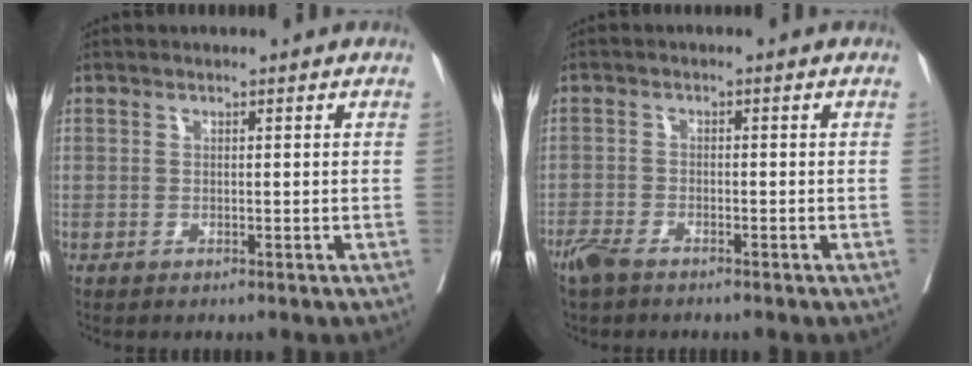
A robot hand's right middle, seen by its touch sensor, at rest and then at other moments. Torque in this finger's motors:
{"motor_torque": [0.17, -0.15, 0.15, 0.08]}